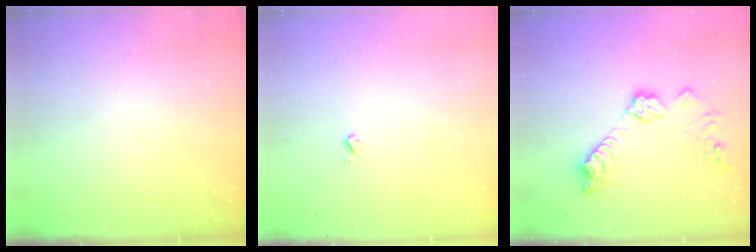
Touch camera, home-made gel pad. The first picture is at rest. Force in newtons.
{"total": 2.2, "press": 2.2, "slide": 0.4}
{"total": 13.1, "press": 13.1, "slide": 0.8}